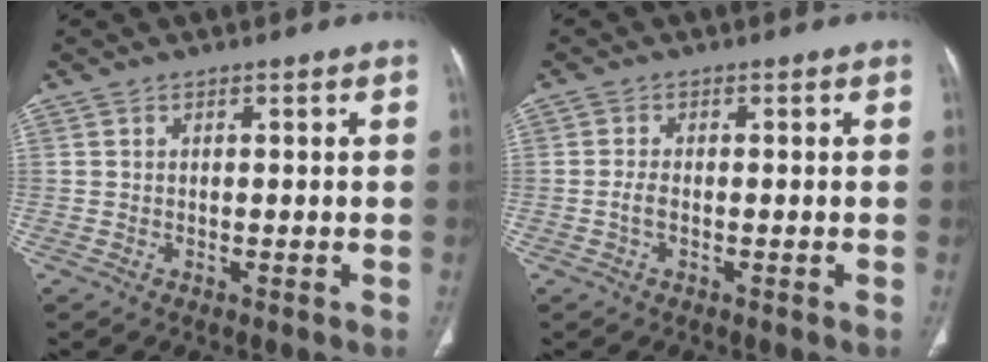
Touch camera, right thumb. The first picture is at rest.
{"total": 1.8, "force": [-0.5, 0.9, 1.5], "torque": [-0.036, 0.003, -0.012]}